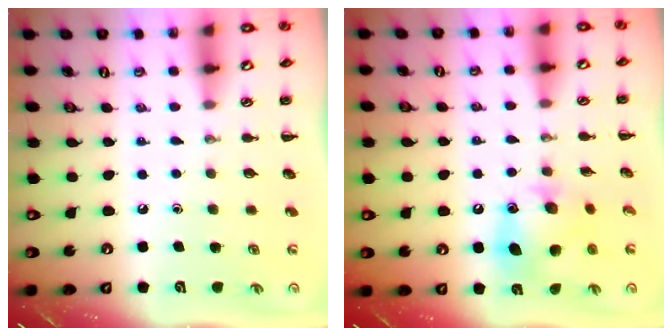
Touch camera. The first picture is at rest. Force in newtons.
{"total": 11.8, "press": 11.6, "slide": 1.7}